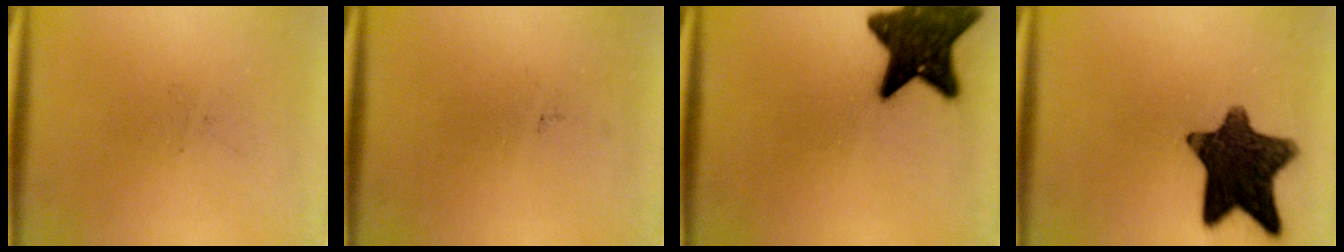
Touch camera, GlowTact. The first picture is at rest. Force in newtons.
{"total": 0.0}
{"total": 13.8}
{"total": 13.3}